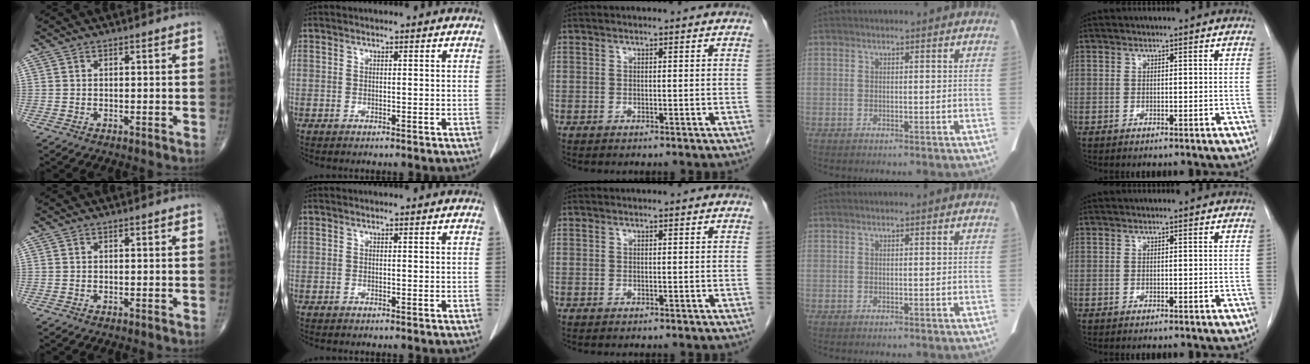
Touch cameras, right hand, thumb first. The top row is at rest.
{}